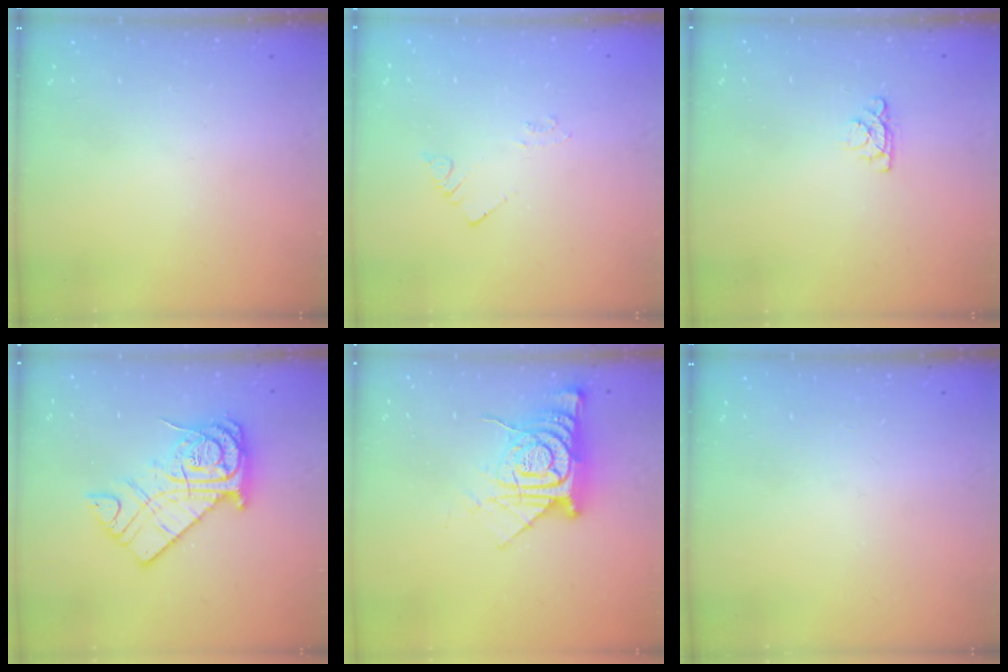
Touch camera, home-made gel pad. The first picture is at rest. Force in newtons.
{"total": 2.1, "press": 2.1, "slide": 0.3}
{"total": 4.0, "press": 4.0, "slide": 0.5}
{"total": 16.8, "press": 16.7, "slide": 1.7}
{"total": 14.6, "press": 14.5, "slide": 1.4}
{"total": 0.0}